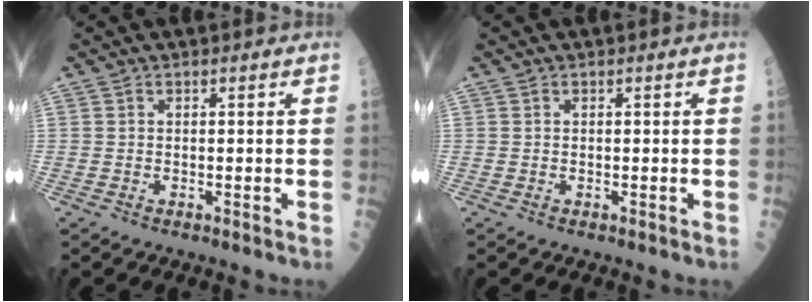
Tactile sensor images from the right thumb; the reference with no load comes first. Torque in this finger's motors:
{"motor_torque": [-0.03, 0.03, -0.18, -0.01, 0.00]}